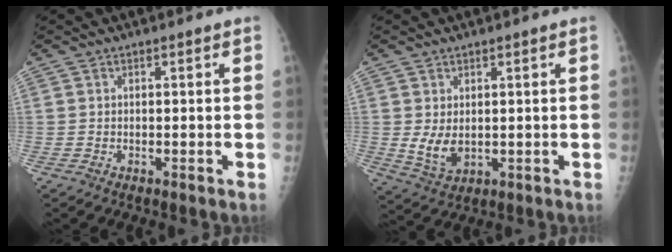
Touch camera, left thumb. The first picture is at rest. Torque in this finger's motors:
{"motor_torque": [0.94, 0.91, 0.50, -0.20, 0.02]}